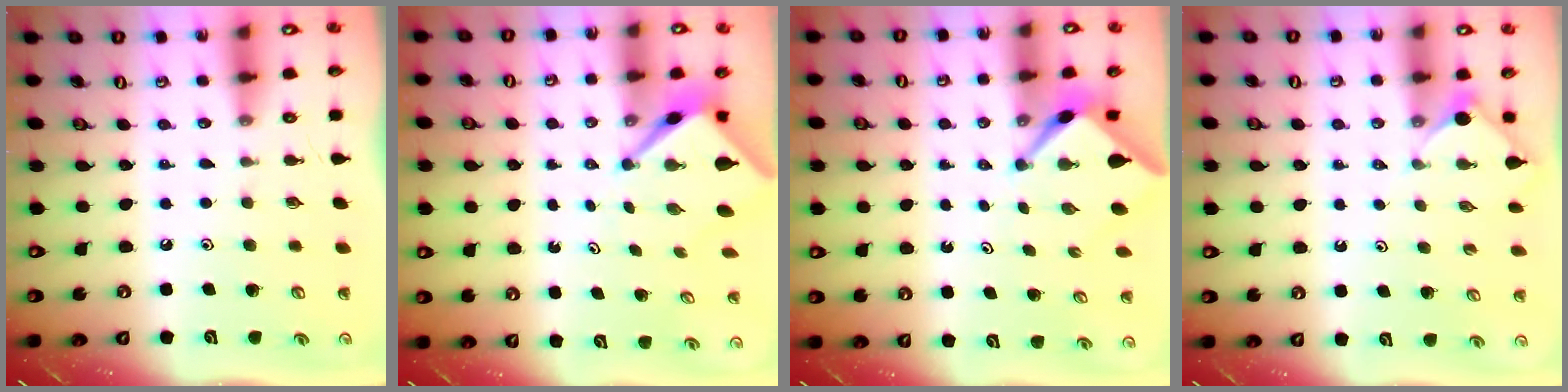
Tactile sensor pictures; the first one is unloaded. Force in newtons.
{"total": 3.7, "press": 3.7, "slide": 0.2}
{"total": 2.8, "press": 2.8, "slide": 0.3}
{"total": 2.3, "press": 2.2, "slide": 0.3}